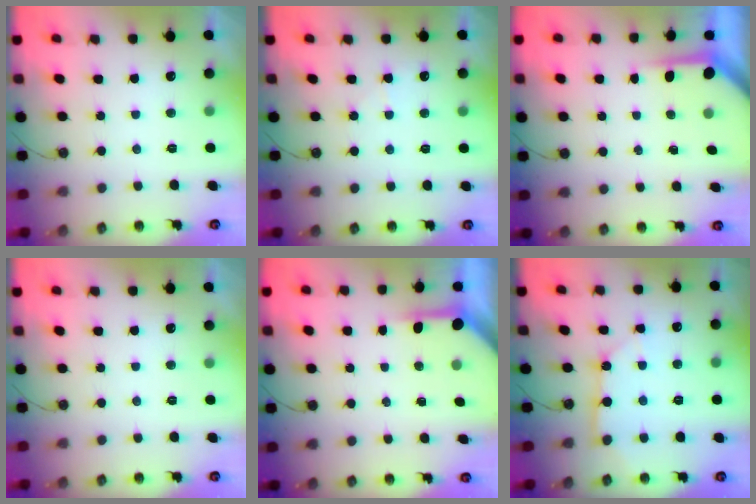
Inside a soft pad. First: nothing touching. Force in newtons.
{"total": 4.4, "press": 4.4, "slide": 0.7}
{"total": 4.0, "press": 3.9, "slide": 0.4}
{"total": 0.0}
{"total": 3.8, "press": 3.8, "slide": 0.3}
{"total": 8.6, "press": 8.6, "slide": 0.8}